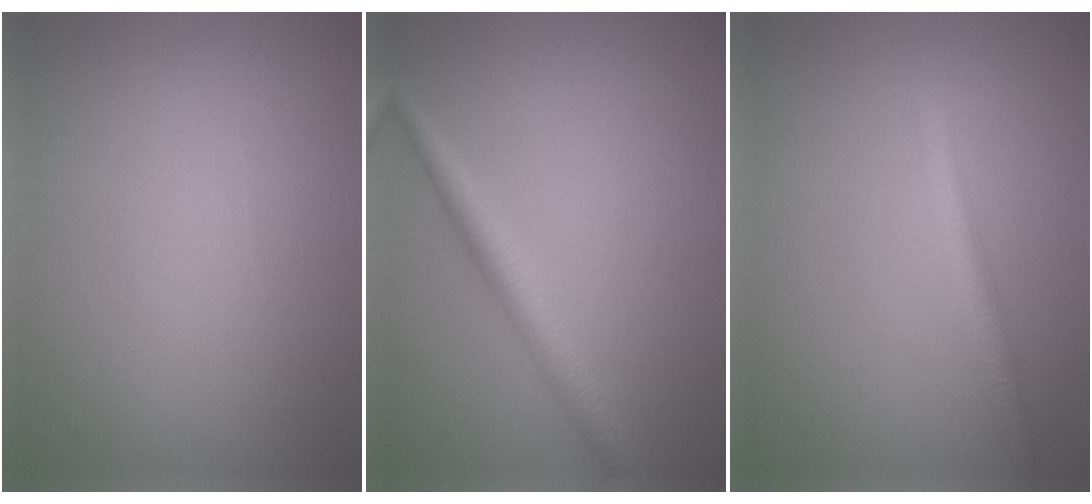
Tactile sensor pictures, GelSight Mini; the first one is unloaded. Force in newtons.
{"total": 2.7, "press": 2.7, "slide": 0.1}
{"total": 2.4, "press": 2.4, "slide": 0.1}